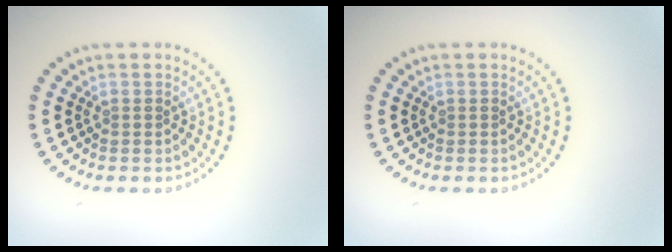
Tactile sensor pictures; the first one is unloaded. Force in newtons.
{"total": 0.0}